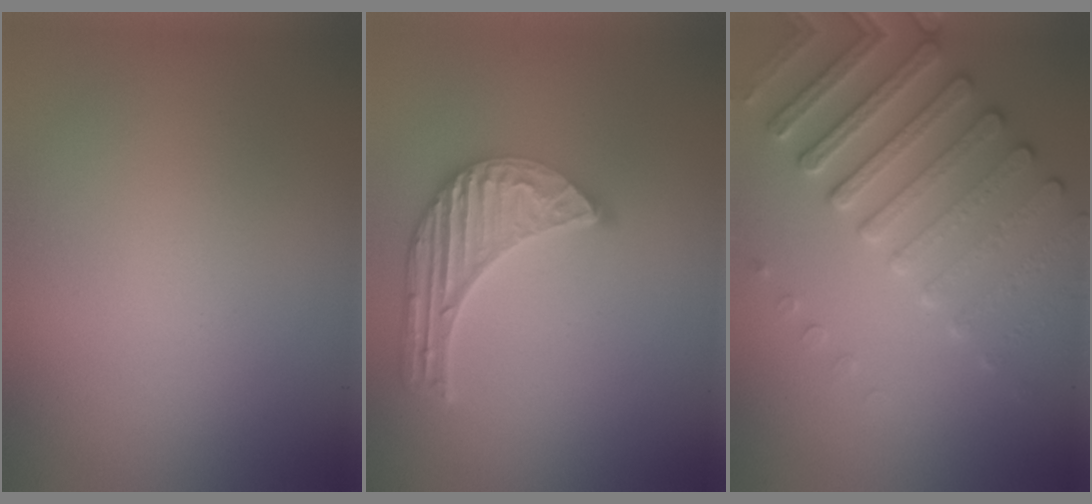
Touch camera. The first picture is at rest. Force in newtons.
{"total": 5.7, "press": 4.2, "slide": 3.8}
{"total": 4.7, "press": 4.6, "slide": 1.0}